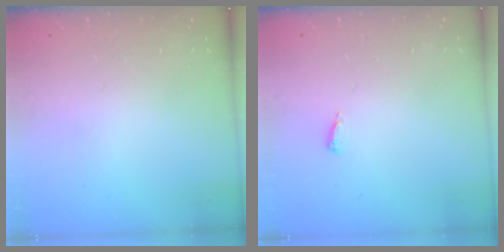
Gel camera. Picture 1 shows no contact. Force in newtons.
{"total": 4.3, "press": 4.2, "slide": 1.0}